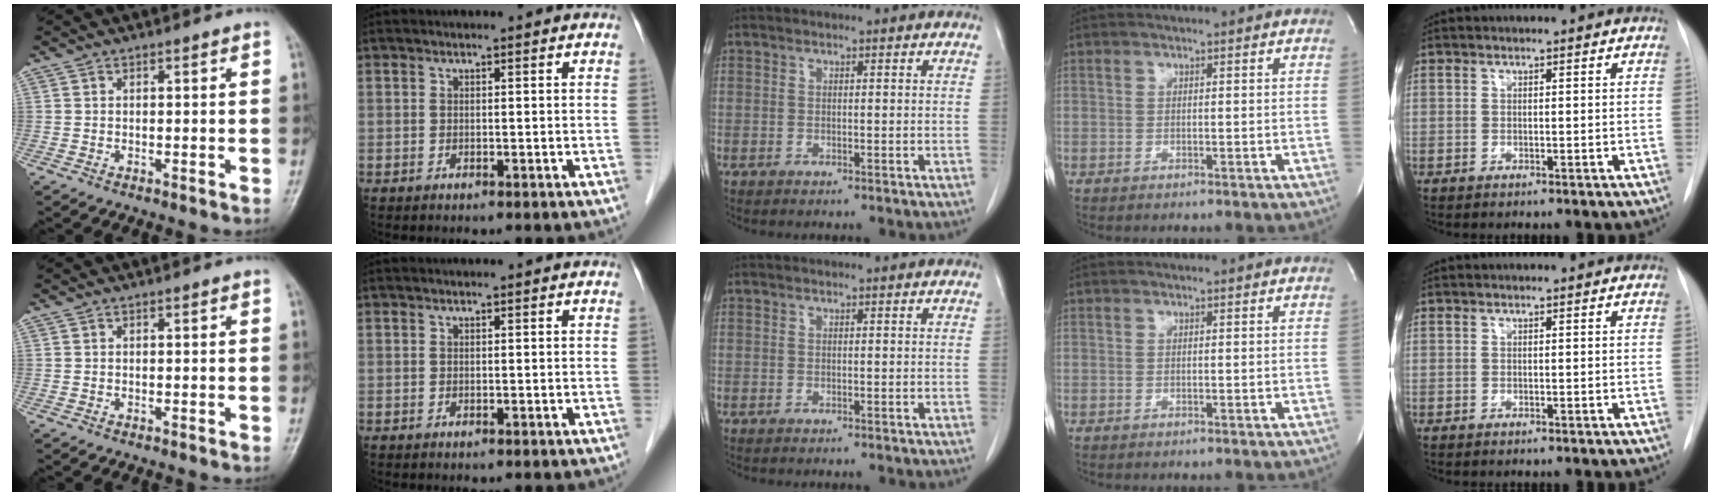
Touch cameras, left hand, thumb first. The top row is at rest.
{}